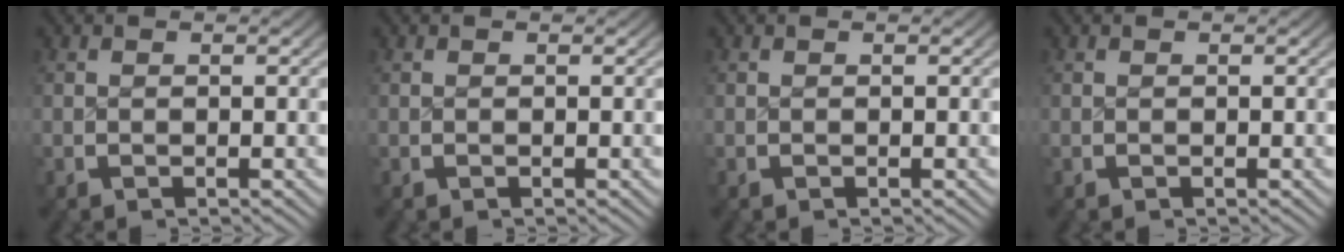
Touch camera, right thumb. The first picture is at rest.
{"total": 0.0}
{"total": 0.0}
{"total": 0.0}